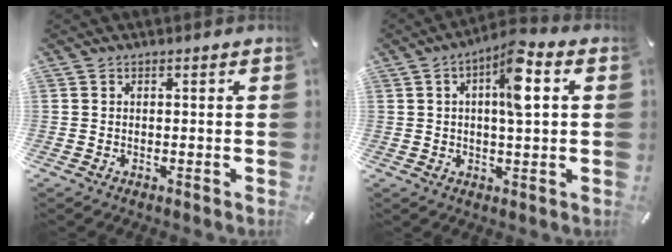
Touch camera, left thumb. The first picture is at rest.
{"total": 9.4, "force": [2.4, 2.9, 8.6], "torque": [-0.140, 0.001, 0.036]}